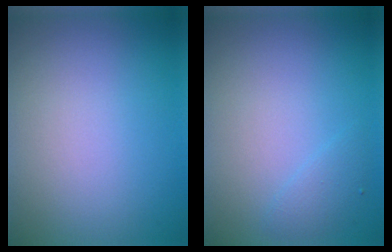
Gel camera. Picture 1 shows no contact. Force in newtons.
{"total": 1.2, "press": 1.2, "slide": 0.1}